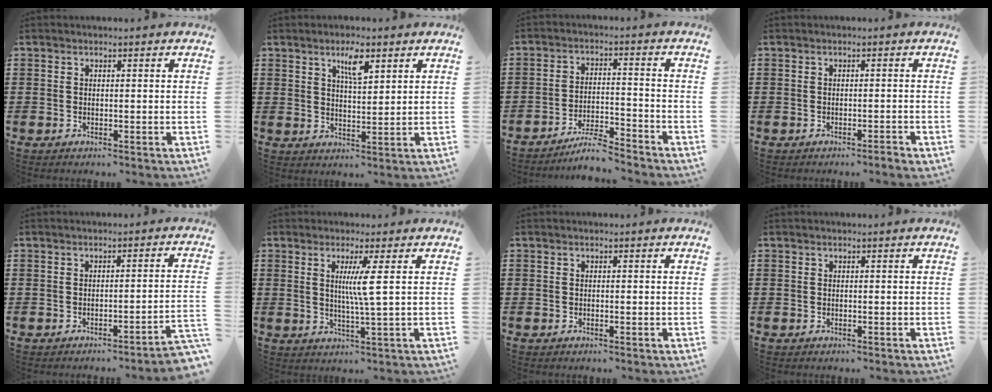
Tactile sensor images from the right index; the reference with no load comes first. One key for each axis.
{"total": 4.8, "fx": 2.8, "fy": 1.3, "fz": 3.6, "tx": -0.064, "ty": 0.000, "tz": 0.044}
{"total": 5.6, "fx": -5.2, "fy": 0.3, "fz": 2.1, "tx": -0.051, "ty": -0.006, "tz": -0.103}
{"total": 1.2, "fx": -0.9, "fy": -0.1, "fz": 0.7, "tx": -0.013, "ty": -0.002, "tz": -0.017}
{"total": 2.3, "fx": -1.9, "fy": -0.3, "fz": 1.3, "tx": -0.024, "ty": -0.007, "tz": -0.039}
{"total": 4.7, "fx": 1.2, "fy": -0.8, "fz": 4.5, "tx": -0.089, "ty": -0.009, "tz": 0.016}
{"total": 0.0}
{"total": 0.0}